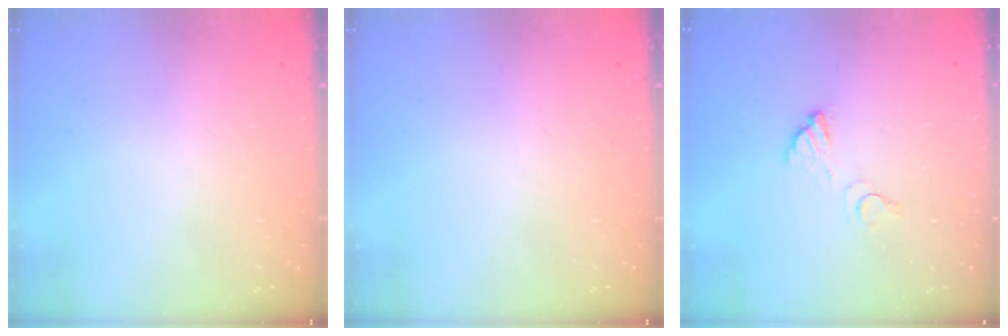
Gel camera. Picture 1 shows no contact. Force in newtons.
{"total": 0.0}
{"total": 3.7, "press": 3.7, "slide": 0.2}